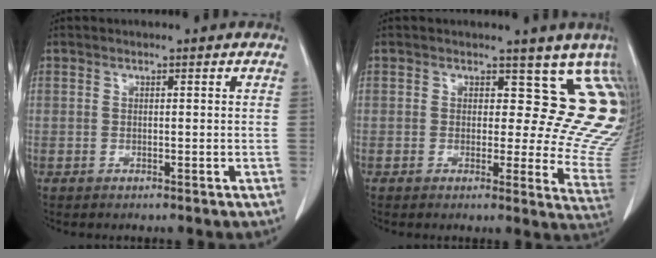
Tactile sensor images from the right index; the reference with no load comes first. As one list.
[{"total": 10.6, "force": [7.7, 5.1, 5.2], "torque": [-0.033, -0.026, 0.051]}]